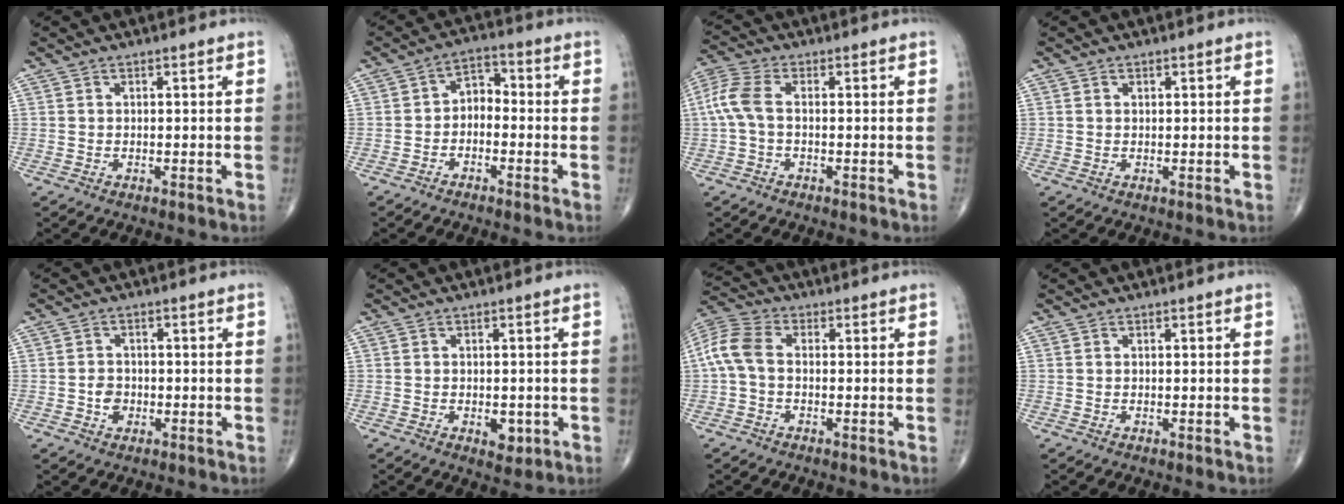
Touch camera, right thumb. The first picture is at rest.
{"total": 4.7, "force": [-1.5, 3.2, 3.1], "torque": [-0.034, 0.033, -0.040]}
{"total": 6.4, "force": [-0.2, 3.3, 5.4], "torque": [-0.144, 0.019, -0.011]}
{"total": 0.7, "force": [0.3, 0.5, 0.3], "torque": [-0.006, -0.002, 0.005]}
{"total": 2.9, "force": [-0.8, 2.4, 1.5], "torque": [-0.013, 0.005, -0.016]}
{"total": 3.3, "force": [-1.0, 2.0, 2.4], "torque": [-0.022, -0.001, -0.007]}
{"total": 7.5, "force": [-0.4, 4.7, 5.9], "torque": [-0.129, 0.020, -0.019]}
{"total": 0.0}